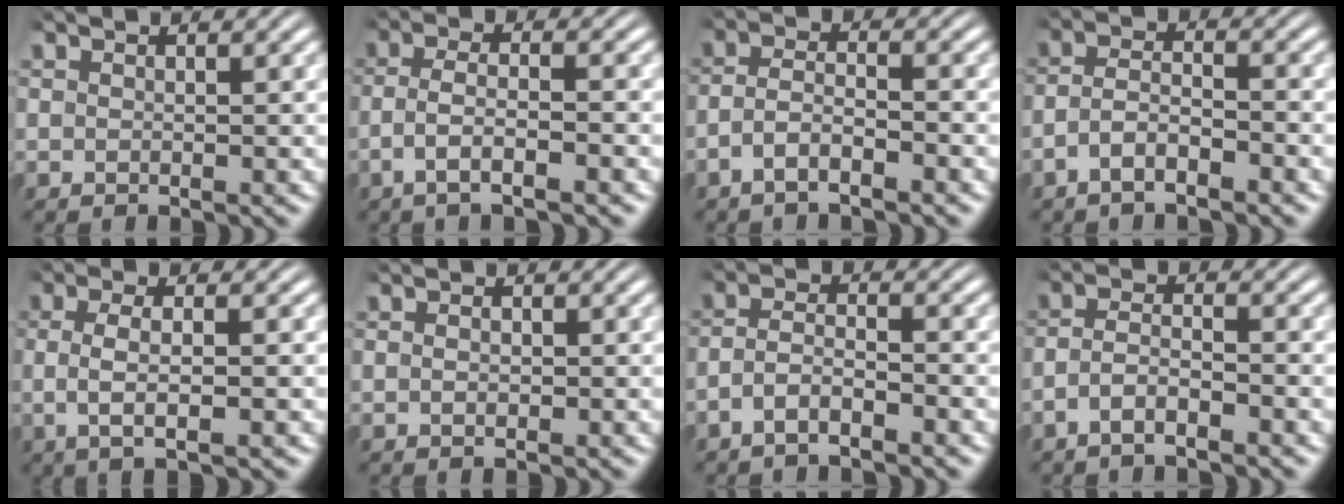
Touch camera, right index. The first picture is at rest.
{"total": 3.7, "force": [-1.9, 1.2, 2.9], "torque": [-0.061, -0.012, -0.031]}
{"total": 3.2, "force": [-2.2, 1.4, 1.9], "torque": [-0.040, -0.011, -0.039]}
{"total": 3.4, "force": [-2.2, 1.8, 2.0], "torque": [-0.040, -0.011, -0.039]}
{"total": 3.9, "force": [-0.1, 1.2, 3.7], "torque": [-0.069, 0.000, 0.001]}
{"total": 0.9, "force": [-0.3, 0.5, 0.7], "torque": [-0.011, -0.005, -0.004]}
{"total": 3.2, "force": [-2.2, 1.4, 1.8], "torque": [-0.038, -0.011, -0.040]}
{"total": 2.9, "force": [-2.1, 1.1, 1.7], "torque": [-0.036, -0.010, -0.037]}